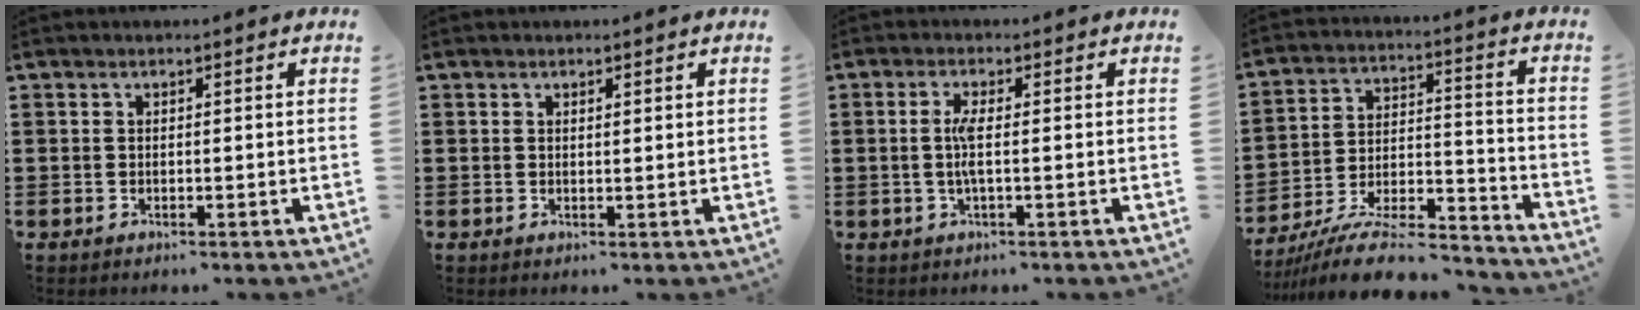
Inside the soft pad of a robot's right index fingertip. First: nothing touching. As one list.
[{"total": 0.6, "force": [0.4, 0.1, 0.4], "torque": [-0.009, 0.000, 0.008]}, {"total": 3.2, "force": [-0.3, 0.3, 3.1], "torque": [-0.067, -0.006, -0.009]}, {"total": 11.8, "force": [-10.3, 2.6, 5.1], "torque": [-0.073, 0.037, -0.195]}]